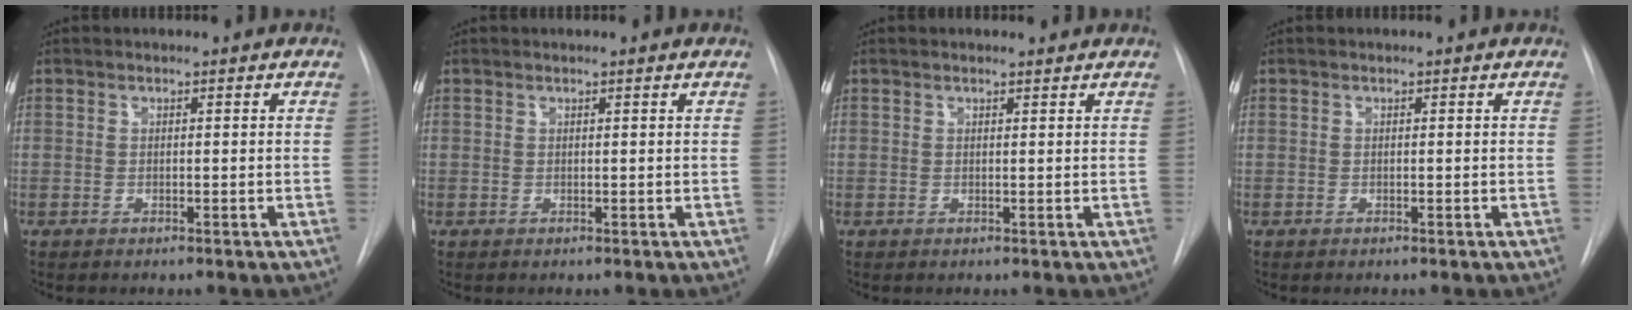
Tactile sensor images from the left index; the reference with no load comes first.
{"total": 0.6, "force": [0.5, -0.1, 0.3], "torque": [-0.011, 0.004, 0.013]}
{"total": 1.4, "force": [1.3, 0.2, 0.3], "torque": [-0.011, 0.007, 0.018]}
{"total": 0.0}